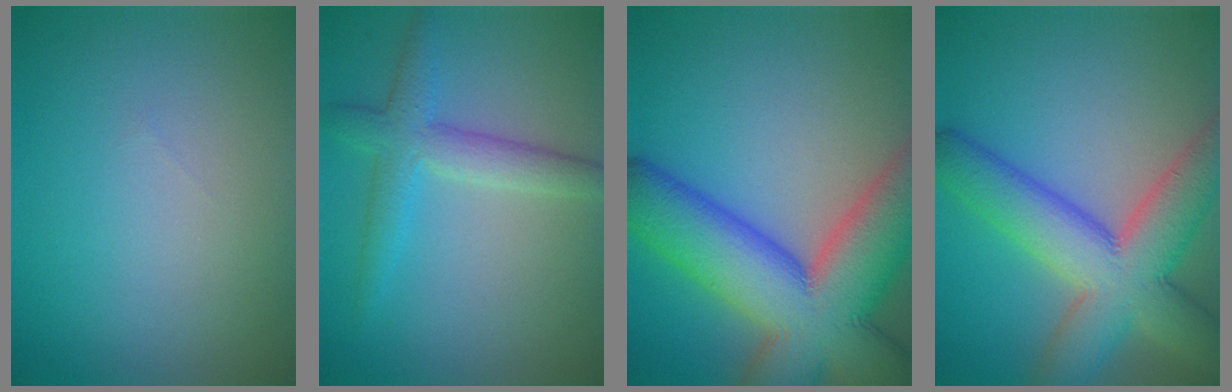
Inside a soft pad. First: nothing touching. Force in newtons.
{"total": 3.6, "press": 3.6, "slide": 0.1}
{"total": 15.6, "press": 15.6, "slide": 0.9}
{"total": 10.2, "press": 10.2, "slide": 0.6}